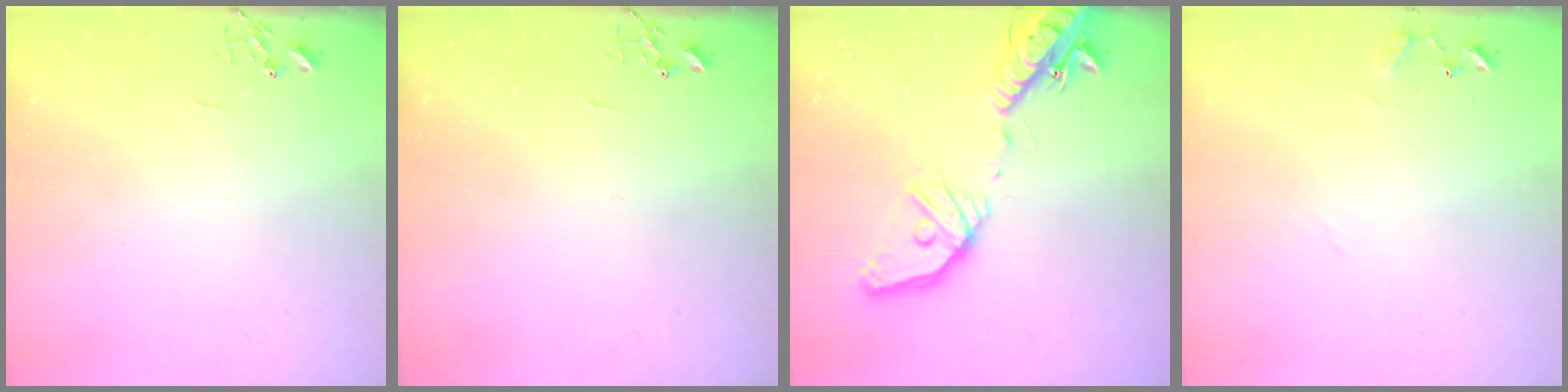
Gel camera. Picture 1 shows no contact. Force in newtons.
{"total": 0.0}
{"total": 20.1, "press": 19.7, "slide": 3.9}
{"total": 8.6, "press": 8.6, "slide": 0.5}